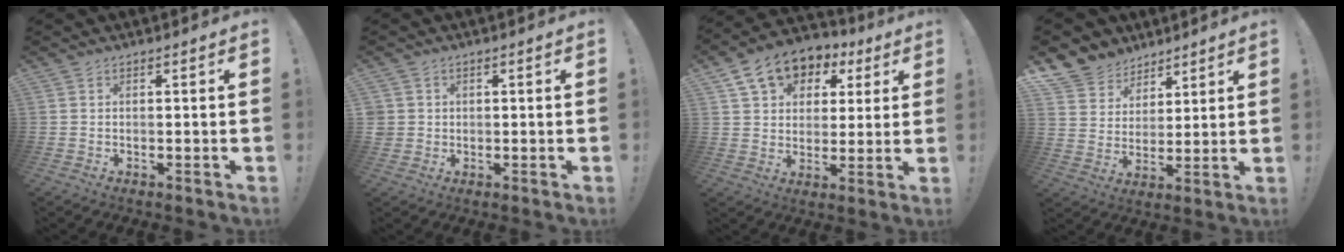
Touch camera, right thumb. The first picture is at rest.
{"total": 2.7, "force": [0.6, 2.6, 0.5], "torque": [-0.011, 0.002, 0.014]}
{"total": 12.8, "force": [6.6, 9.4, 5.7], "torque": [-0.084, -0.034, 0.126]}
{"total": 10.1, "force": [6.9, 7.1, 1.4], "torque": [-0.036, -0.054, 0.142]}